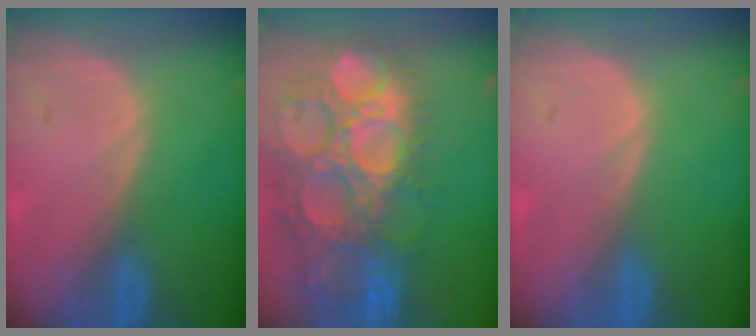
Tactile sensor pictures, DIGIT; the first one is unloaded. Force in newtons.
{"total": 15.7, "press": 13.0, "slide": 8.9}
{"total": 0.0}